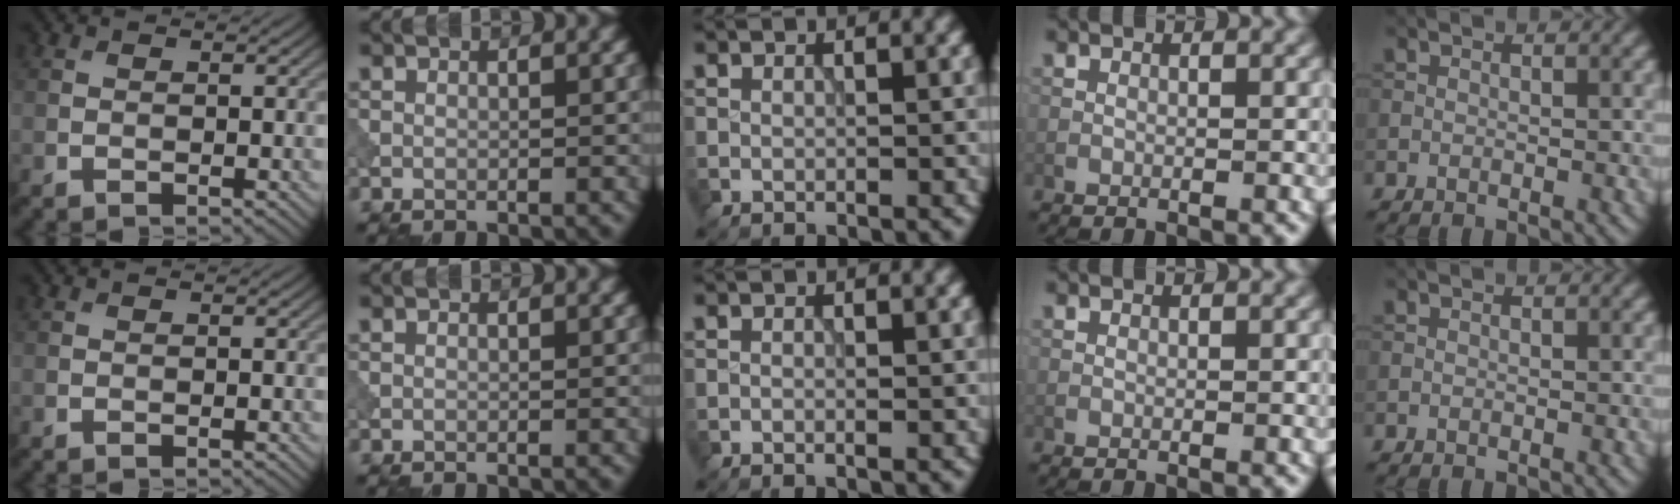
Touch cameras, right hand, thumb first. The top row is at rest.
{}